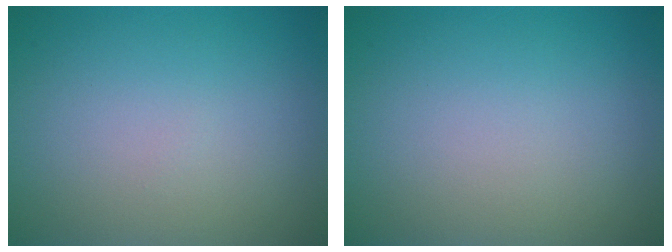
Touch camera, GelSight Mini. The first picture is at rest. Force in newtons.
{"total": 0.0}